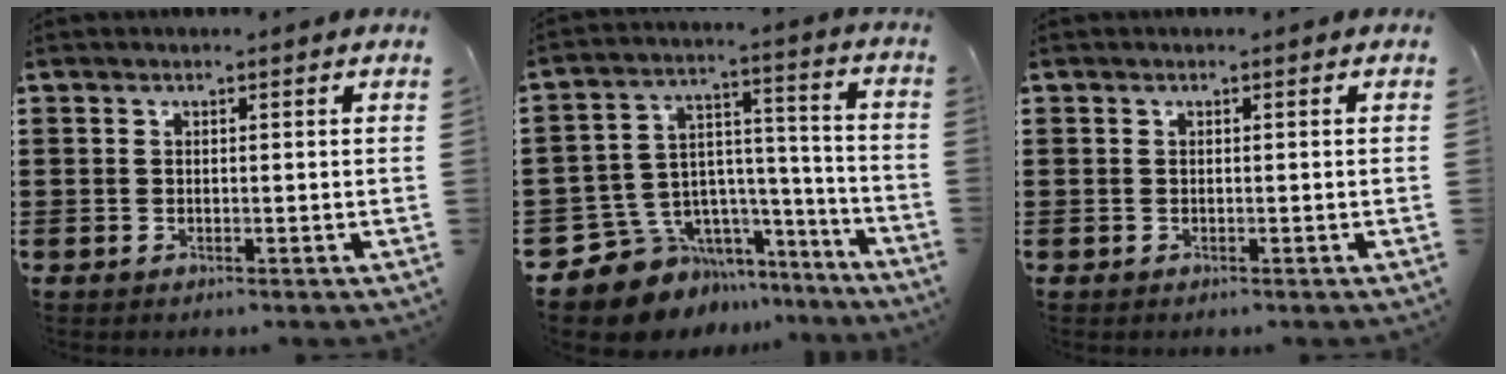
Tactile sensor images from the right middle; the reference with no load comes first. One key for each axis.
{"total": 9.7, "fx": -7.7, "fy": 5.8, "fz": 1.3, "tx": -0.054, "ty": 0.004, "tz": -0.142}
{"total": 0.0}